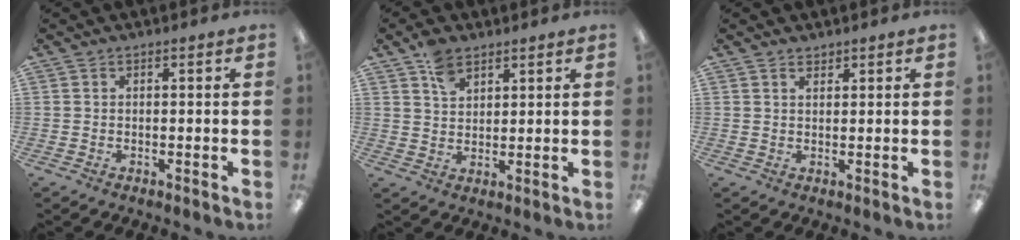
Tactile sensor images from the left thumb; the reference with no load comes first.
{"total": 5.9, "force": [4.0, 3.5, 2.6], "torque": [-0.047, -0.009, 0.074]}
{"total": 1.1, "force": [0.9, 0.4, 0.4], "torque": [-0.008, 0.000, 0.017]}